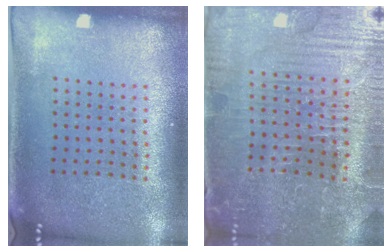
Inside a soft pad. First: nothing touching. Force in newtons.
{"total": 3.6, "press": 3.6, "slide": 0.4}